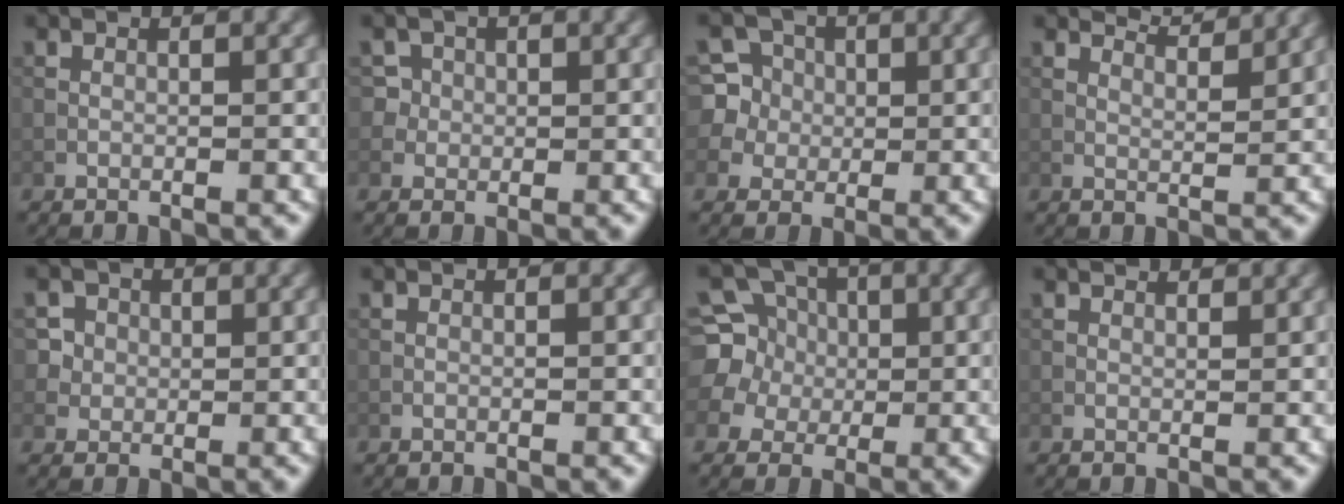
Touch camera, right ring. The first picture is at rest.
{"total": 3.1, "force": [0.9, 2.9, 0.8], "torque": [-0.009, 0.007, 0.015]}
{"total": 6.9, "force": [1.8, 6.4, 1.7], "torque": [-0.051, 0.031, 0.028]}
{"total": 3.2, "force": [3.0, 0.3, 1.0], "torque": [-0.019, -0.007, 0.046]}
{"total": 4.6, "force": [1.7, 4.1, 1.4], "torque": [-0.028, 0.011, 0.029]}
{"total": 0.0}
{"total": 7.7, "force": [1.3, 7.1, 2.6], "torque": [-0.072, 0.033, 0.007]}
{"total": 1.5, "force": [1.4, 0.3, 0.5], "torque": [-0.016, -0.003, 0.017]}